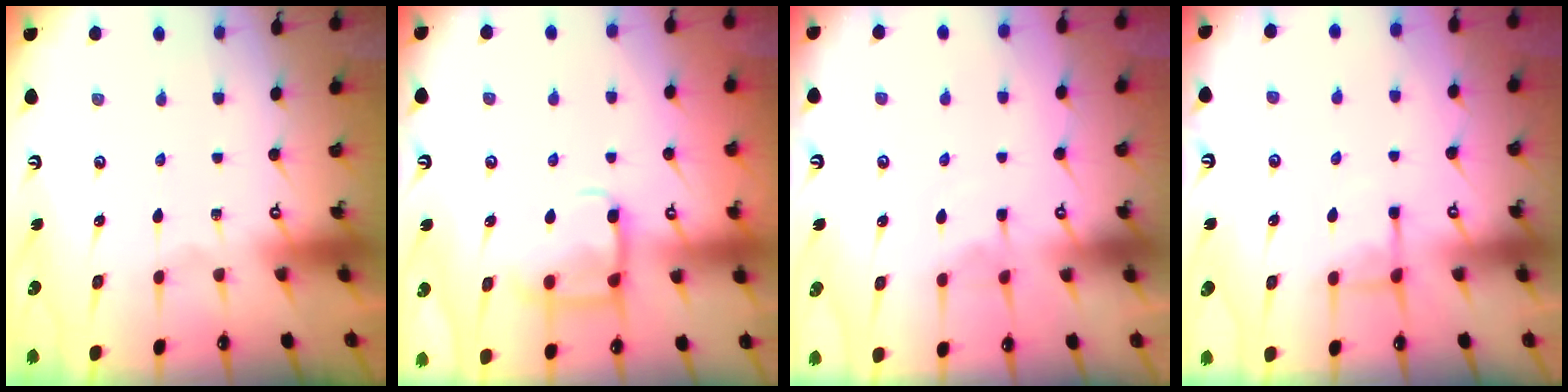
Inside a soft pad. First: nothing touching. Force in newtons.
{"total": 11.8, "press": 11.8, "slide": 1.2}
{"total": 3.9, "press": 3.8, "slide": 0.5}
{"total": 5.3, "press": 5.2, "slide": 0.8}